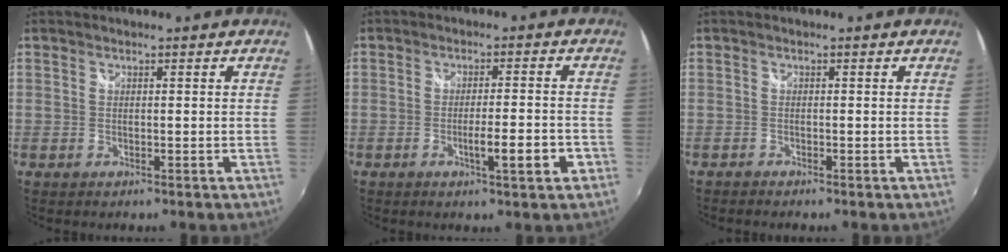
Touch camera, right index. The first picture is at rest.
{"total": 6.1, "force": [-2.6, 0.5, 5.5], "torque": [-0.088, -0.009, -0.039]}
{"total": 1.1, "force": [-1.1, 0.2, 0.2], "torque": [-0.009, -0.007, -0.022]}